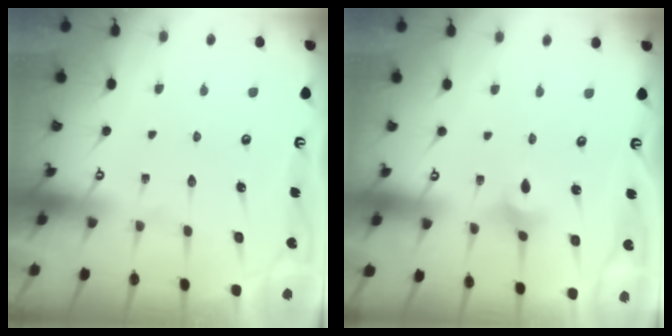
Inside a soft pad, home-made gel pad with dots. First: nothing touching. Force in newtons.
{"total": 2.9, "press": 2.8, "slide": 0.6}